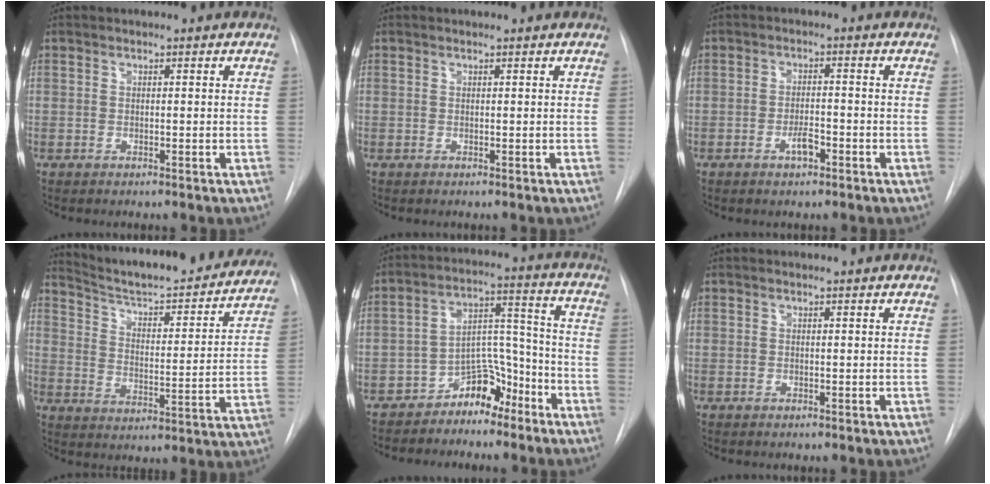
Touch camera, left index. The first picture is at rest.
{"total": 0.8, "force": [0.8, 0.0, 0.1], "torque": [-0.006, 0.003, 0.009]}
{"total": 2.8, "force": [-1.5, 1.0, 2.1], "torque": [-0.037, 0.003, -0.027]}
{"total": 26.0, "force": [23.5, 4.1, 10.3], "torque": [-0.154, -0.042, 0.312]}
{"total": 7.7, "force": [-5.9, 3.9, 3.0], "torque": [-0.048, 0.036, -0.100]}
{"total": 1.7, "force": [1.7, 0.1, 0.3], "torque": [-0.013, 0.009, 0.018]}